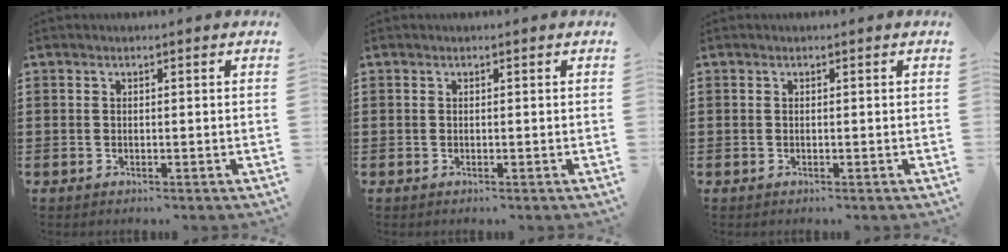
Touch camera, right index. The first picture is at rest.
{"total": 0.0}
{"total": 0.0}